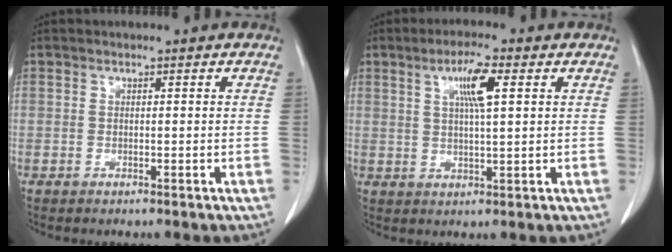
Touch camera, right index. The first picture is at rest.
{"total": 6.0, "force": [2.2, 0.6, 5.6], "torque": [-0.101, 0.002, 0.038]}